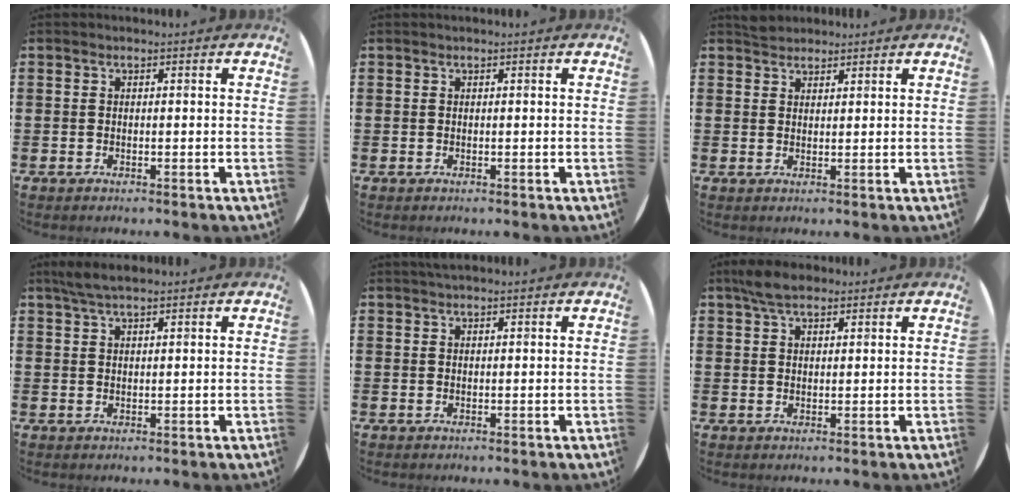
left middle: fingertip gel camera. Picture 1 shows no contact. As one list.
[{"total": 0.0}, {"total": 2.0, "force": [1.9, 0.6, -0.1], "torque": [0.005, 0.002, 0.036]}, {"total": 2.6, "force": [2.1, 0.4, 1.5], "torque": [-0.033, 0.005, 0.038]}, {"total": 0.8, "force": [0.8, 0.0, 0.1], "torque": [-0.003, 0.000, 0.016]}, {"total": 4.0, "force": [3.2, 1.5, 2.0], "torque": [-0.046, 0.006, 0.059]}]